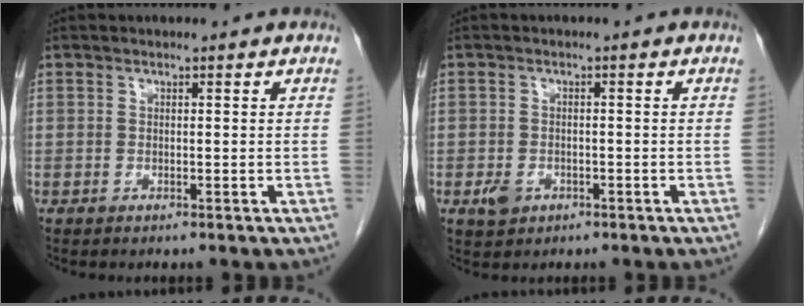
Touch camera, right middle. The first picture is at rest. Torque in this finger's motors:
{"motor_torque": [0.41, -0.14, 0.00, 0.03]}